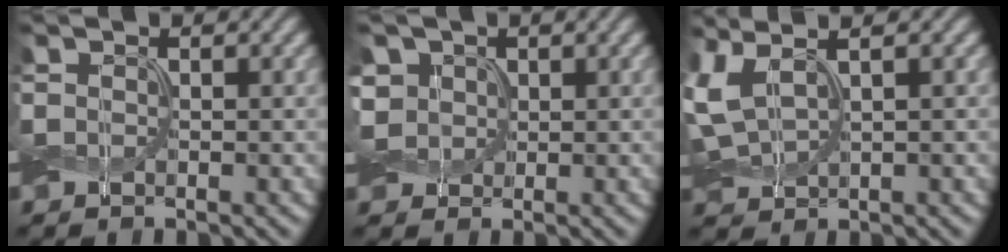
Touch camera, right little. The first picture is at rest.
{"total": 3.3, "force": [0.7, 2.9, 1.4], "torque": [-0.042, 0.011, 0.001]}
{"total": 4.8, "force": [1.4, 2.4, 3.9], "torque": [-0.107, 0.018, 0.029]}